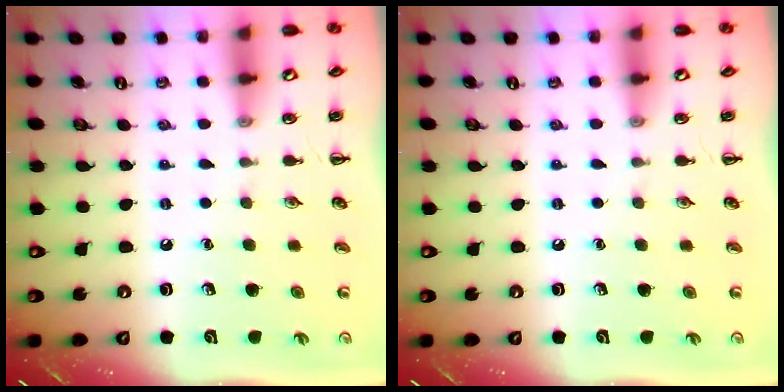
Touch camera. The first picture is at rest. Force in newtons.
{"total": 0.0}